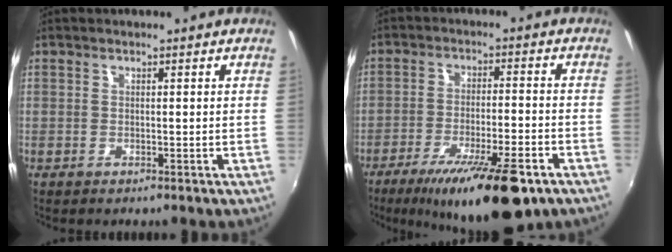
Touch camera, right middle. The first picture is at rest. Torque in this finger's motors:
{"motor_torque": [1.25, -0.89, 0.37, 0.17]}